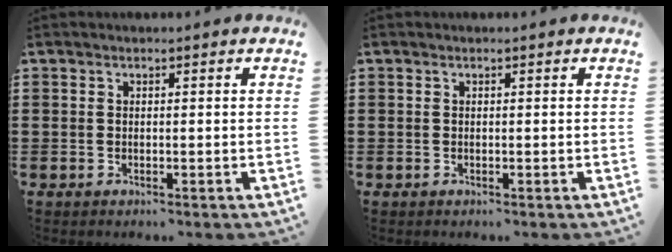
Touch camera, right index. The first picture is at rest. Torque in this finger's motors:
{"motor_torque": [1.09, 1.05, 0.00, -0.01]}